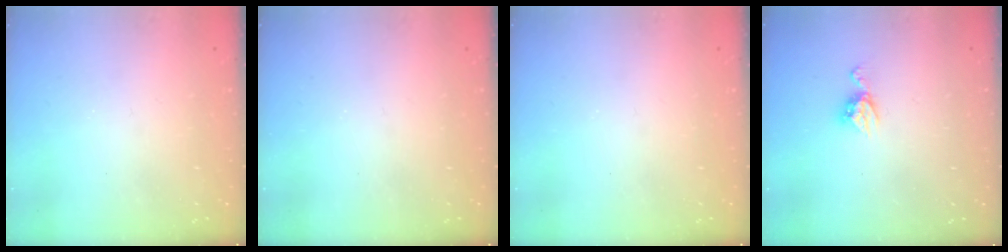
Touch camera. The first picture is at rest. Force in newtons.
{"total": 0.0}
{"total": 0.0}
{"total": 6.0, "press": 6.0, "slide": 0.4}